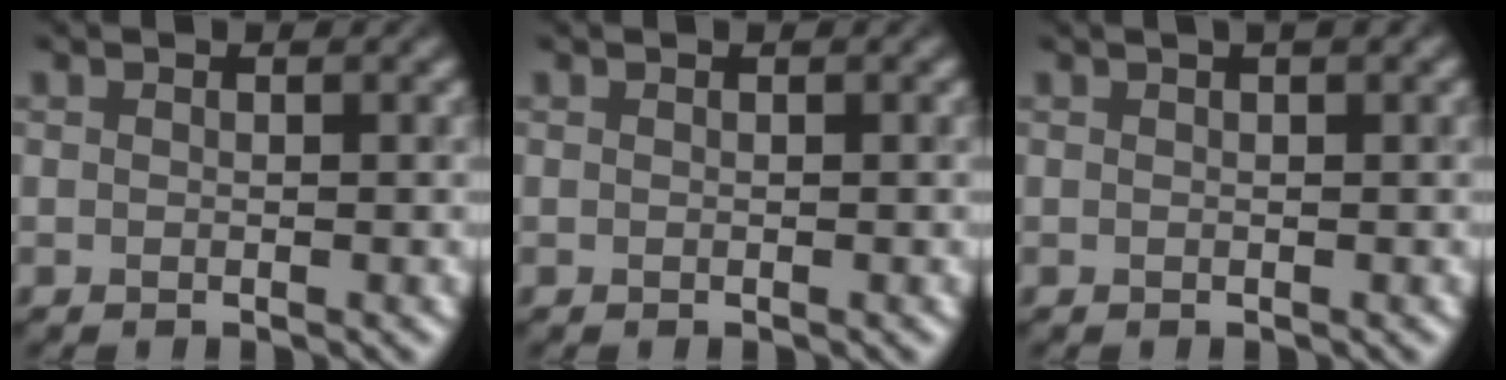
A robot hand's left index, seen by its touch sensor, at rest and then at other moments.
{"total": 0.0}
{"total": 1.8, "force": [0.9, 0.5, 1.4], "torque": [-0.018, 0.002, 0.006]}